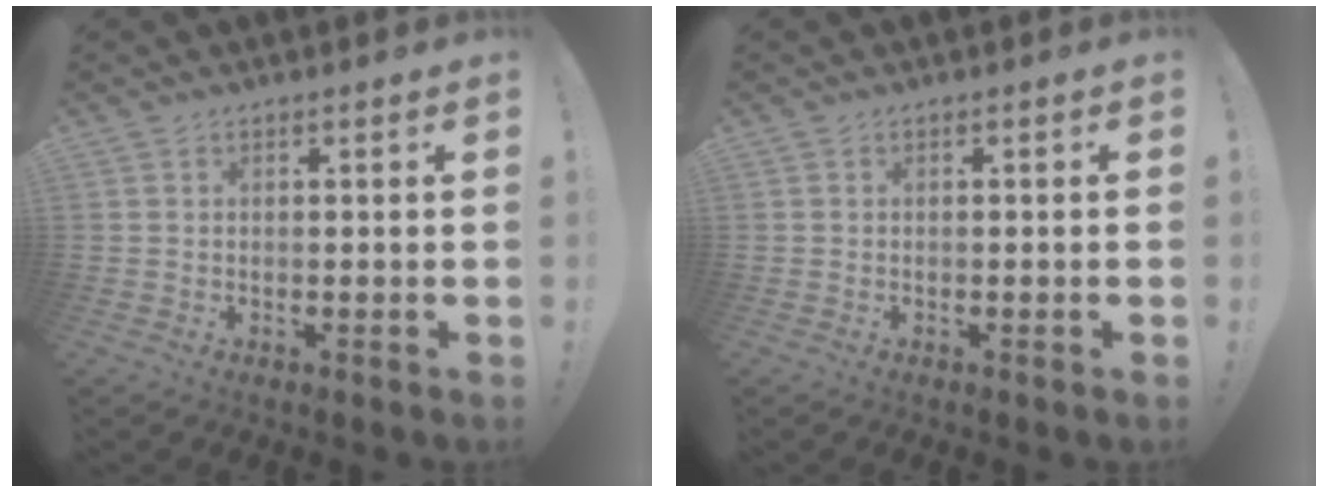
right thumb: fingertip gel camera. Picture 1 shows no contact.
{"total": 0.8, "force": [-0.5, -0.2, 0.6], "torque": [-0.015, 0.001, -0.008]}